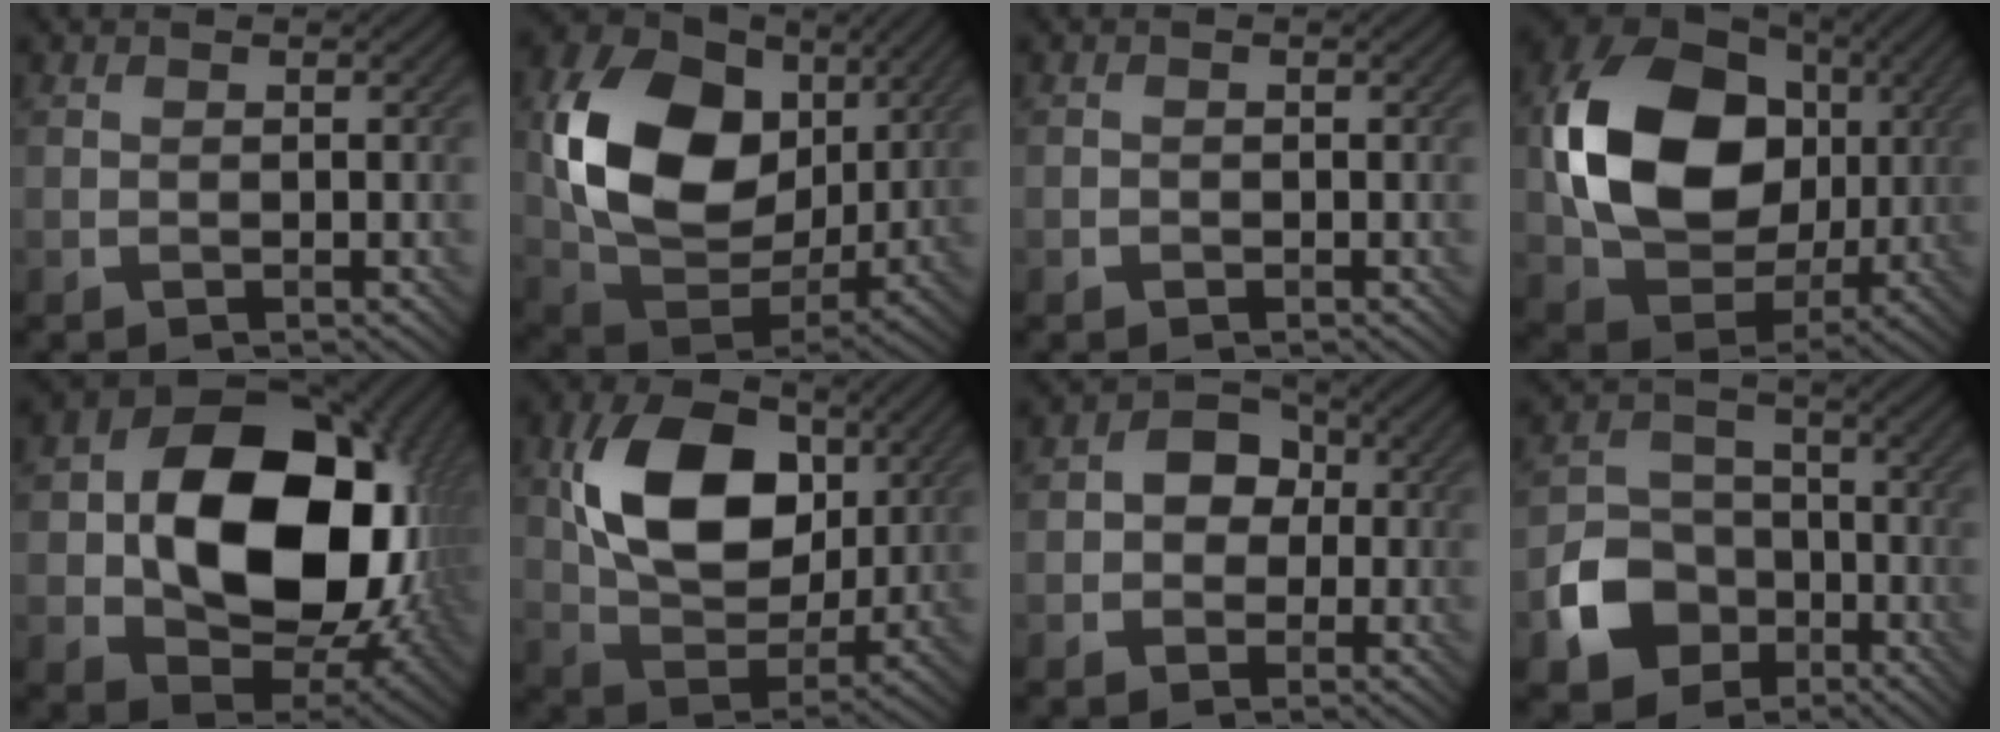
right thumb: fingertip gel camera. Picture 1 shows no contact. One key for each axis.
{"total": 15.7, "fx": 3.4, "fy": 11.4, "fz": 10.2, "tx": -0.204, "ty": 0.000, "tz": 0.066}
{"total": 0.6, "fx": -0.3, "fy": 0.5, "fz": 0.1, "tx": 0.001, "ty": -0.003, "tz": -0.006}
{"total": 16.0, "fx": 1.7, "fy": 12.4, "fz": 10.1, "tx": -0.207, "ty": 0.007, "tz": 0.032}
{"total": 19.0, "fx": 1.5, "fy": 13.7, "fz": 13.0, "tx": -0.220, "ty": -0.036, "tz": 0.055}
{"total": 13.8, "fx": 3.6, "fy": 9.3, "fz": 9.5, "tx": -0.191, "ty": 0.003, "tz": 0.065}
{"total": 6.0, "fx": -0.1, "fy": 5.1, "fz": 3.1, "tx": -0.043, "ty": 0.017, "tz": -0.023}
{"total": 8.6, "fx": -4.0, "fy": 6.7, "fz": 3.7, "tx": -0.080, "ty": -0.012, "tz": -0.087}